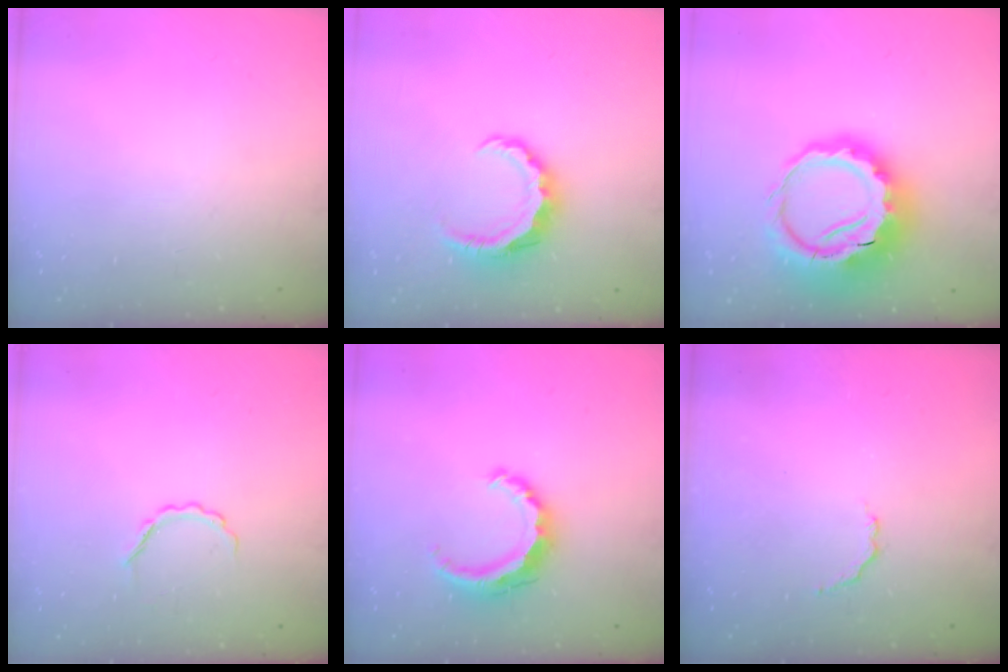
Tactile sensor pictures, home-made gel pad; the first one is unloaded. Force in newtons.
{"total": 8.2, "press": 8.1, "slide": 1.2}
{"total": 16.5, "press": 16.2, "slide": 3.4}
{"total": 4.6, "press": 4.5, "slide": 0.7}
{"total": 7.5, "press": 7.5, "slide": 0.2}
{"total": 2.6, "press": 2.4, "slide": 1.0}